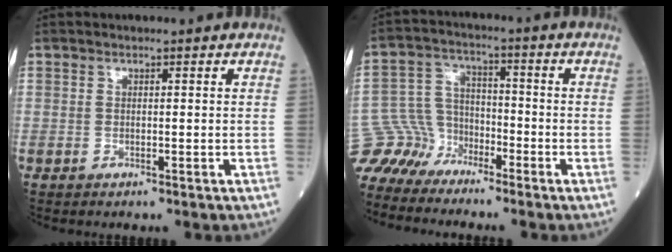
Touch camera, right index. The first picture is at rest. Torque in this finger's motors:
{"motor_torque": [-0.09, -0.26, -0.25, -0.10]}